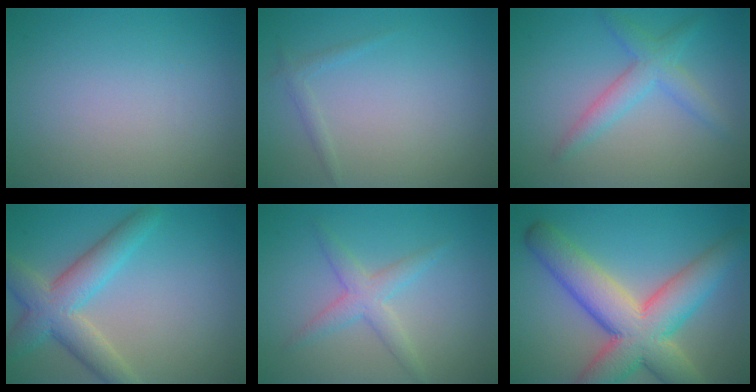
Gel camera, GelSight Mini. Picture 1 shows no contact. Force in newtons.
{"total": 0.9, "press": 0.9, "slide": 0.1}
{"total": 3.1, "press": 3.1, "slide": 0.0}
{"total": 5.5, "press": 5.4, "slide": 0.3}
{"total": 2.6, "press": 2.6, "slide": 0.1}
{"total": 10.2, "press": 10.2, "slide": 0.8}